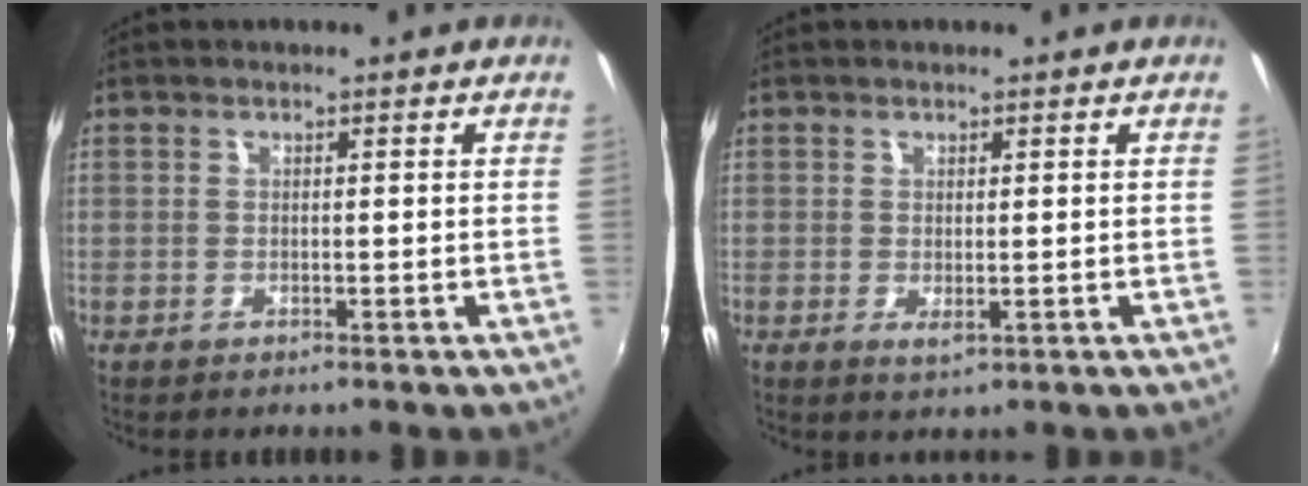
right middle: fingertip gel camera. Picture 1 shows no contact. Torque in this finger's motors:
{"motor_torque": [0.03, -0.02, 0.02, 0.01]}